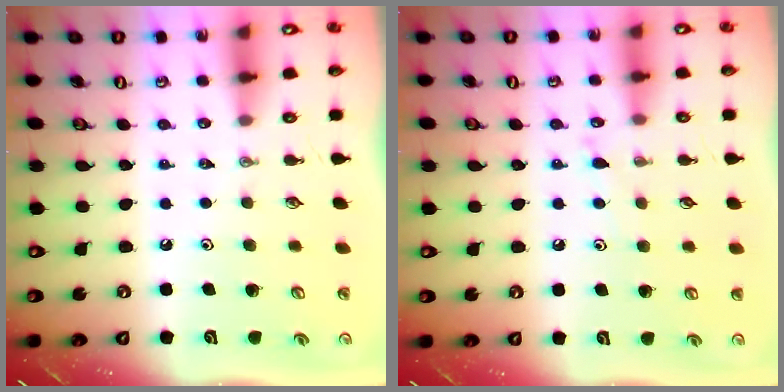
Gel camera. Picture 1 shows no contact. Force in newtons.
{"total": 5.9, "press": 5.8, "slide": 0.6}